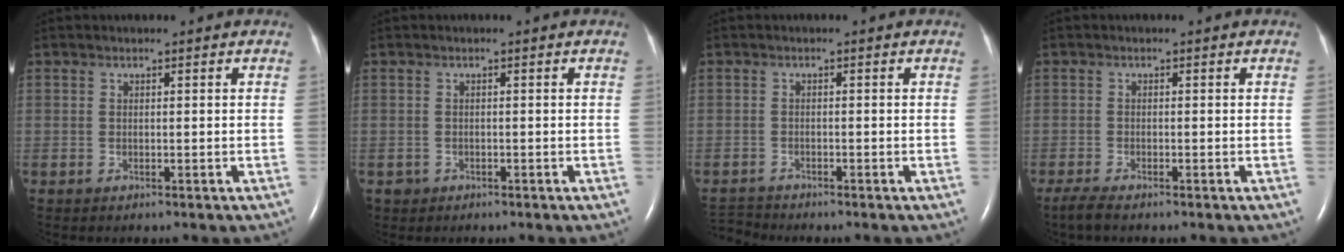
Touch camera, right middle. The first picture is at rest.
{"total": 1.1, "force": [-0.6, 0.9, -0.1], "torque": [-0.002, 0.005, -0.007]}
{"total": 2.6, "force": [-2.5, -0.2, -0.4], "torque": [0.005, -0.018, -0.045]}
{"total": 2.4, "force": [-2.0, 0.2, 1.4], "torque": [-0.039, -0.009, -0.036]}